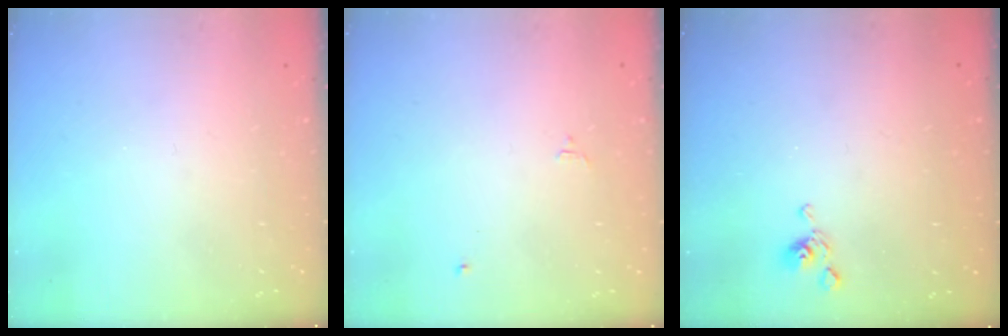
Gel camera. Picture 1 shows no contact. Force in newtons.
{"total": 1.6, "press": 1.6, "slide": 0.3}
{"total": 6.3, "press": 6.3, "slide": 0.2}